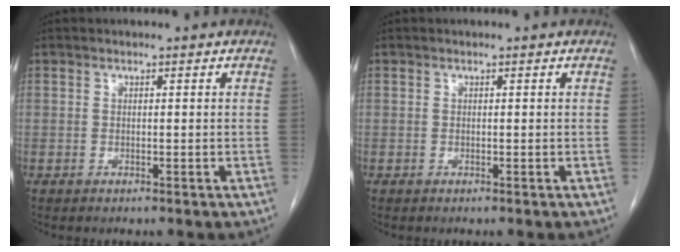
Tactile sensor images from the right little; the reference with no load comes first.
{"total": 0.0}